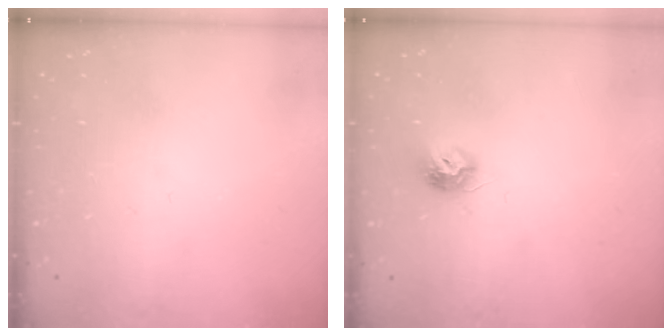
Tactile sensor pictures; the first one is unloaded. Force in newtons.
{"total": 8.0, "press": 8.0, "slide": 0.5}